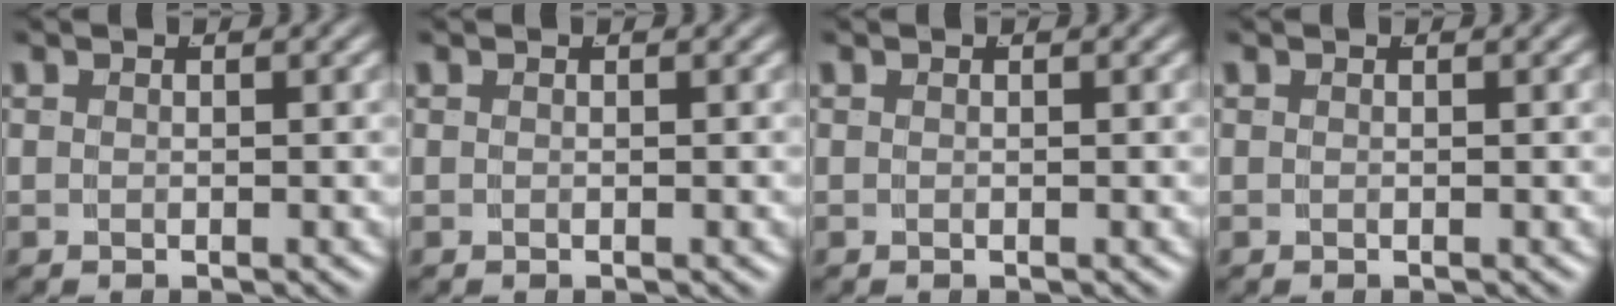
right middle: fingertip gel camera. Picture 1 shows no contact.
{"total": 0.0}
{"total": 0.0}
{"total": 0.0}